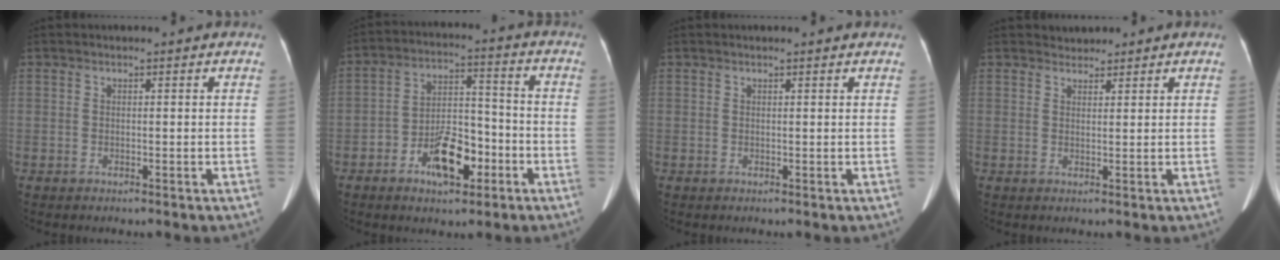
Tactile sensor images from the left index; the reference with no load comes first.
{"total": 9.8, "force": [-4.7, 4.5, 7.4], "torque": [-0.136, 0.019, -0.075]}
{"total": 1.7, "force": [1.6, 0.1, 0.6], "torque": [-0.012, 0.013, 0.016]}
{"total": 1.7, "force": [1.5, 0.9, -0.2], "torque": [0.004, 0.007, 0.022]}